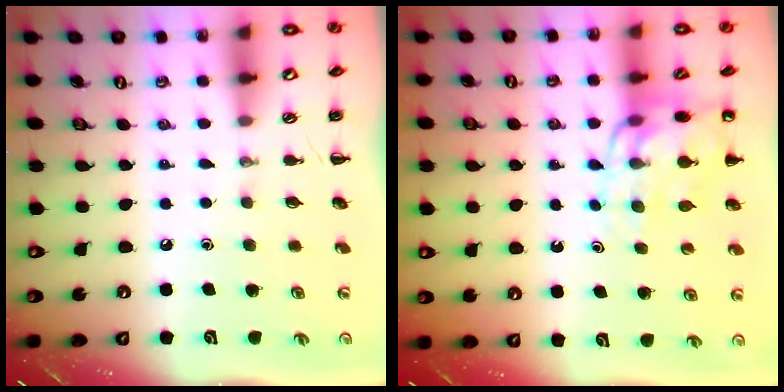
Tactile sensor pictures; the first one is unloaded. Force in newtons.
{"total": 12.1, "press": 11.7, "slide": 2.8}